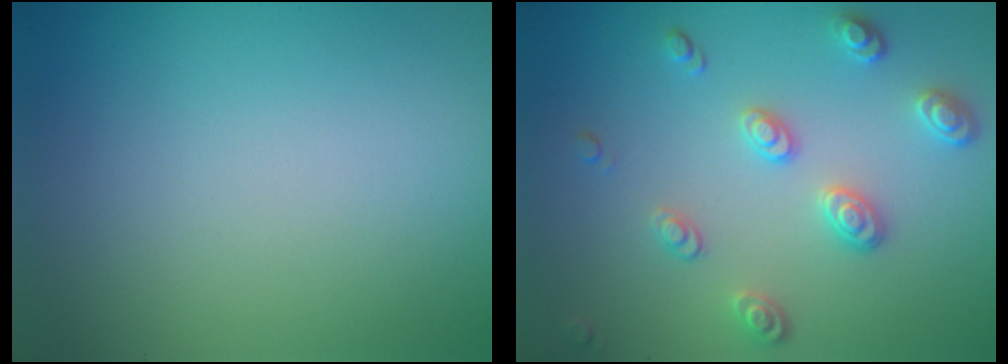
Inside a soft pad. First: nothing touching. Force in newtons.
{"total": 2.8, "press": 2.4, "slide": 1.4}